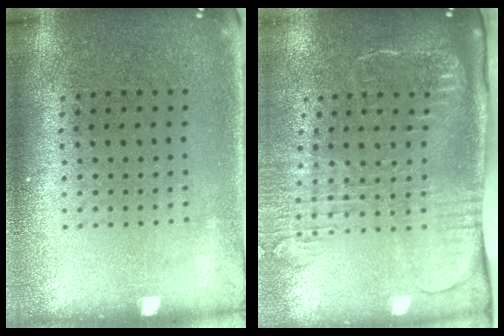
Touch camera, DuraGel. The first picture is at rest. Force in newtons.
{"total": 2.7, "press": 2.1, "slide": 1.7}